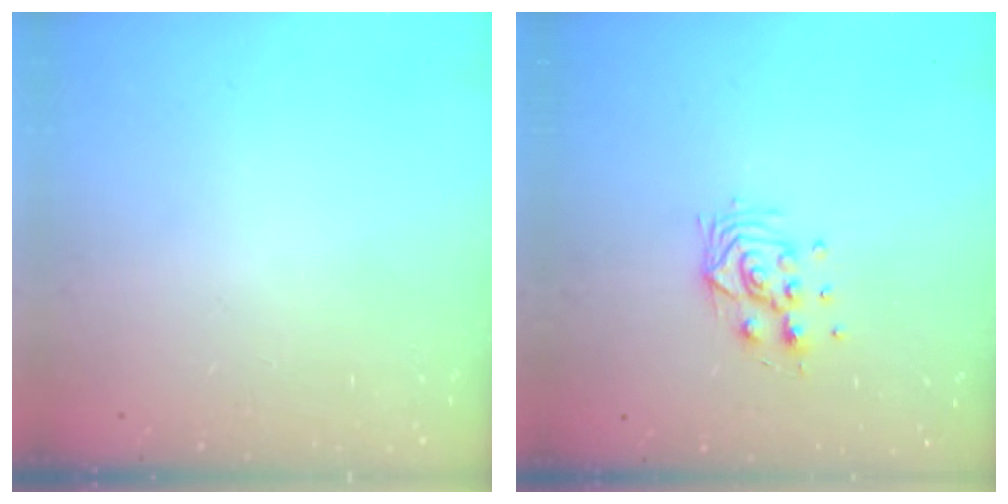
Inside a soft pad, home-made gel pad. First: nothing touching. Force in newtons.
{"total": 8.3, "press": 8.3, "slide": 0.7}